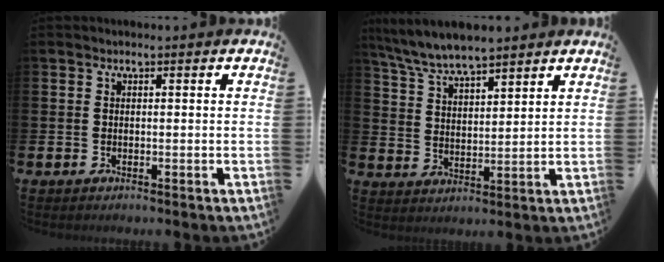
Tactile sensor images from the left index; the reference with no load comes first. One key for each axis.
{"total": 6.8, "fx": 6.5, "fy": 1.0, "fz": 1.7, "tx": -0.063, "ty": -0.024, "tz": 0.120}